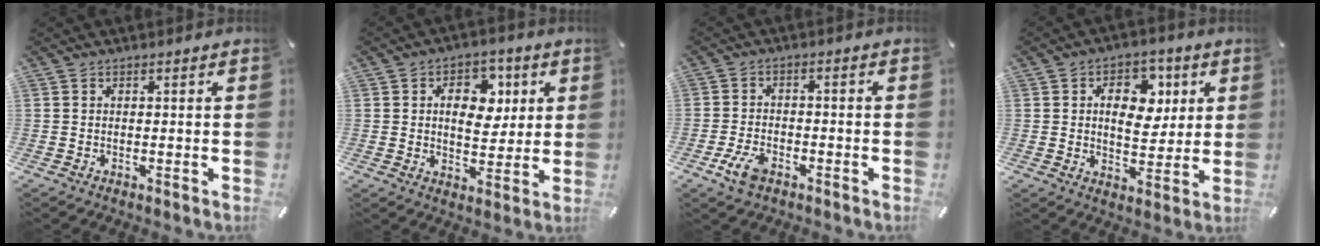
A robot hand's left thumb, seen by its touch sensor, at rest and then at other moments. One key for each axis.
{"total": 10.2, "fx": 2.7, "fy": 7.4, "fz": 6.5, "tx": -0.080, "ty": -0.003, "tz": 0.039}
{"total": 5.9, "fx": -3.3, "fy": 3.2, "fz": 3.7, "tx": -0.088, "ty": 0.011, "tz": -0.067}
{"total": 10.7, "fx": 2.9, "fy": 7.8, "fz": 6.7, "tx": -0.078, "ty": -0.008, "tz": 0.044}